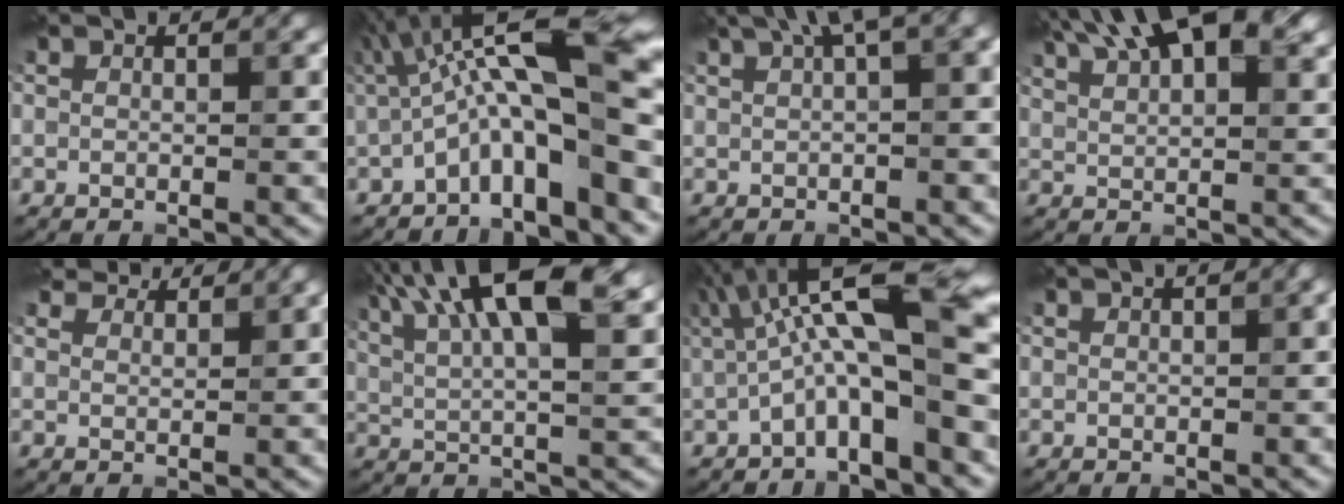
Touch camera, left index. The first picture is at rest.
{"total": 11.4, "force": [-0.7, 2.7, 11.0], "torque": [-0.167, 0.027, -0.021]}
{"total": 4.5, "force": [2.1, 0.9, 3.9], "torque": [-0.053, 0.019, 0.037]}
{"total": 12.5, "force": [7.7, 4.9, 8.5], "torque": [-0.133, 0.038, 0.097]}
{"total": 4.6, "force": [4.1, 1.6, 1.5], "torque": [-0.037, 0.001, 0.067]}
{"total": 13.0, "force": [6.5, 4.1, 10.4], "torque": [-0.157, 0.025, 0.091]}
{"total": 10.1, "force": [0.5, 2.5, 9.8], "torque": [-0.153, 0.023, -0.002]}
{"total": 1.3, "force": [0.7, 0.2, 1.0], "torque": [-0.011, 0.005, 0.008]}